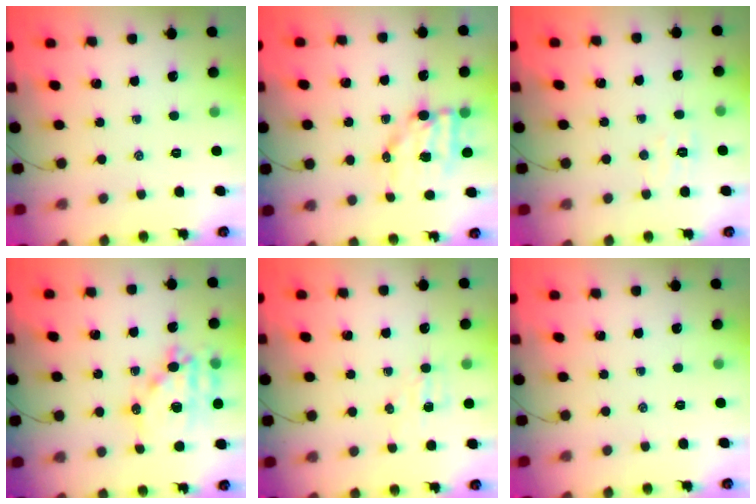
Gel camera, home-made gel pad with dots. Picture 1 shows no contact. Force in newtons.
{"total": 9.0, "press": 8.9, "slide": 1.1}
{"total": 4.1, "press": 4.0, "slide": 1.0}
{"total": 15.6, "press": 15.3, "slide": 3.2}
{"total": 4.0, "press": 3.8, "slide": 1.1}
{"total": 0.0}